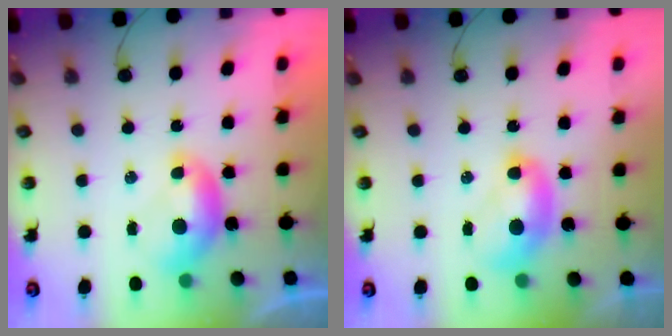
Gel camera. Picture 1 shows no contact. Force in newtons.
{"total": 2.0, "press": 2.0, "slide": 0.2}